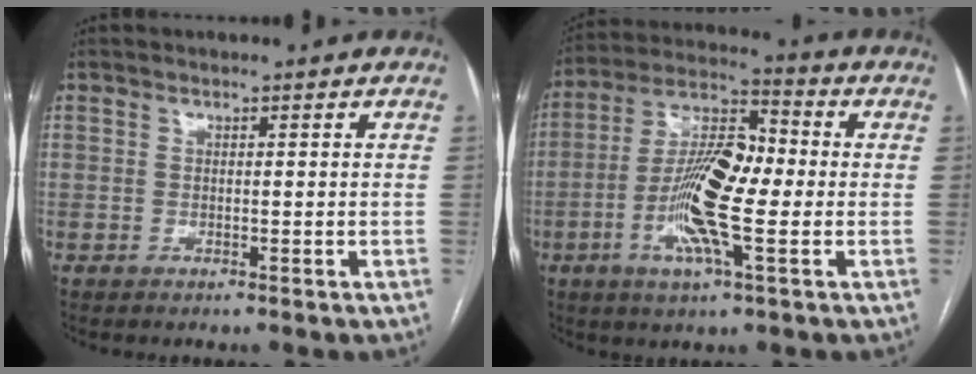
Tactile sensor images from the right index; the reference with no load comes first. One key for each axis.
{"total": 13.9, "fx": -2.3, "fy": 3.1, "fz": 13.3, "tx": -0.260, "ty": 0.009, "tz": -0.047}